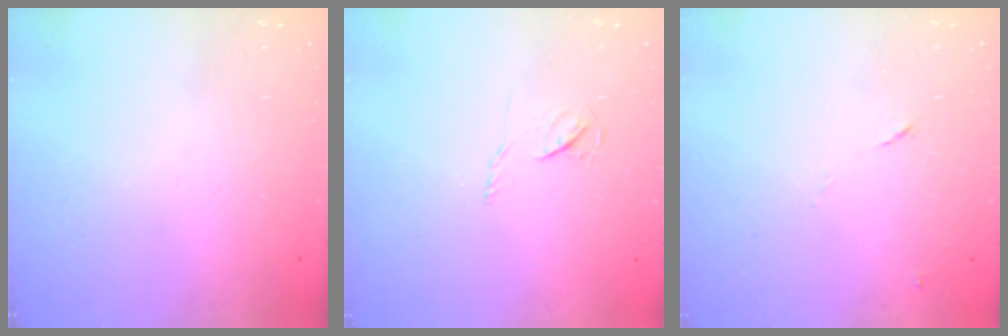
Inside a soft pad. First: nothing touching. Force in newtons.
{"total": 3.9, "press": 3.8, "slide": 0.4}
{"total": 7.4, "press": 7.4, "slide": 0.7}